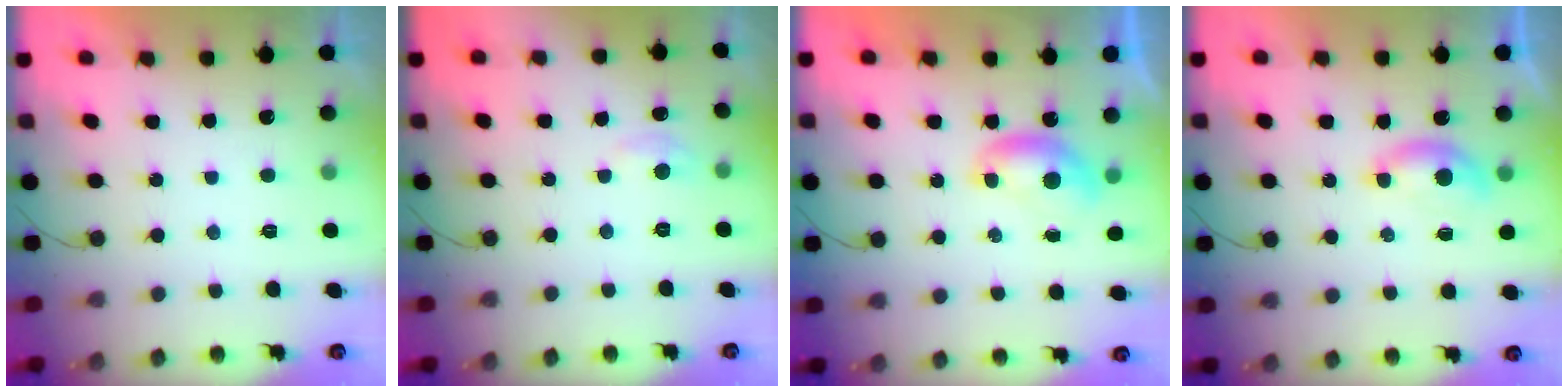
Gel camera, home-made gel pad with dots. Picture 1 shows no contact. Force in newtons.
{"total": 3.5, "press": 3.4, "slide": 0.4}
{"total": 6.5, "press": 6.4, "slide": 0.9}
{"total": 5.1, "press": 5.1, "slide": 0.6}